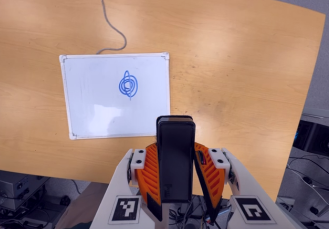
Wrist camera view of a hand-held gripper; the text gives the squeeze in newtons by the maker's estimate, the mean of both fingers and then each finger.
{"total": 5.7, "left": 4.4, "right": 6.9}